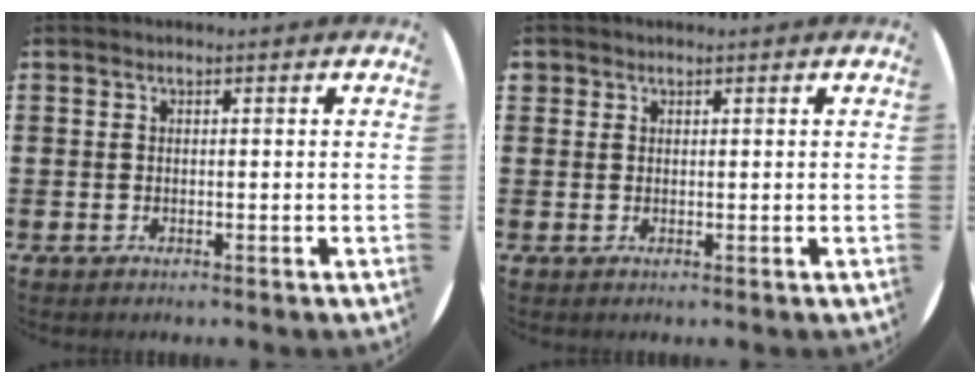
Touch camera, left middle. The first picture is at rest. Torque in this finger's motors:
{"motor_torque": [0.06, 0.00, -0.04, 0.00]}